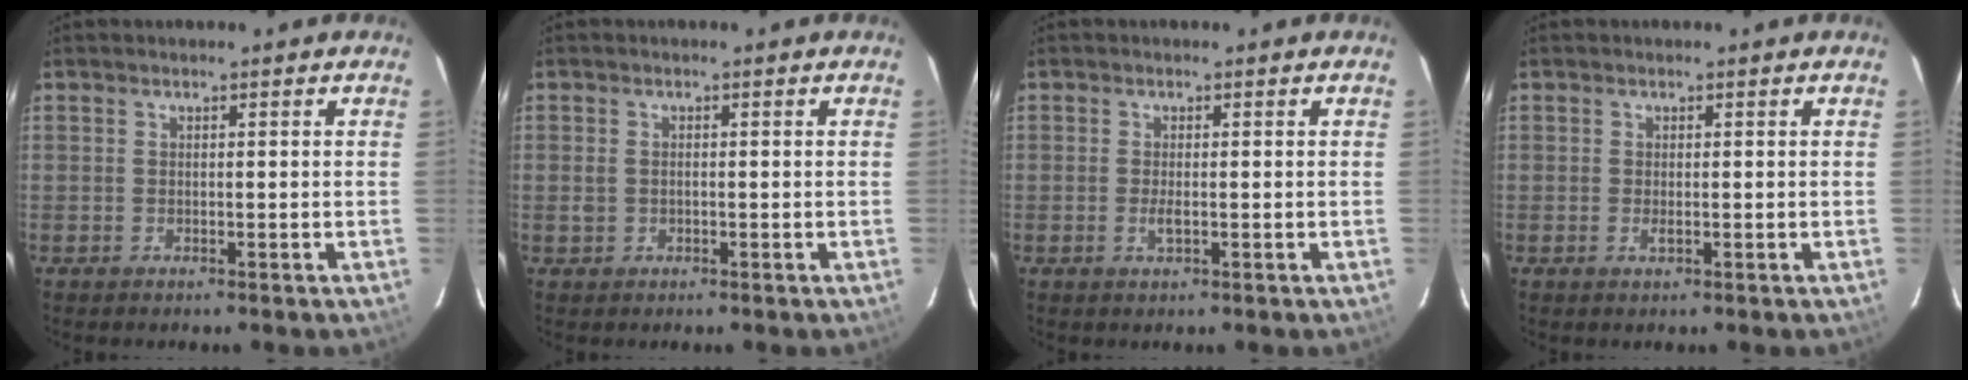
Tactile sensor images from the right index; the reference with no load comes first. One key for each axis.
{"total": 1.7, "fx": -0.3, "fy": 1.2, "fz": 1.1, "tx": -0.023, "ty": 0.001, "tz": -0.005}
{"total": 1.8, "fx": -0.4, "fy": 0.5, "fz": 1.7, "tx": -0.034, "ty": -0.002, "tz": -0.007}
{"total": 1.1, "fx": -0.2, "fy": 0.5, "fz": 0.9, "tx": -0.019, "ty": -0.001, "tz": -0.003}